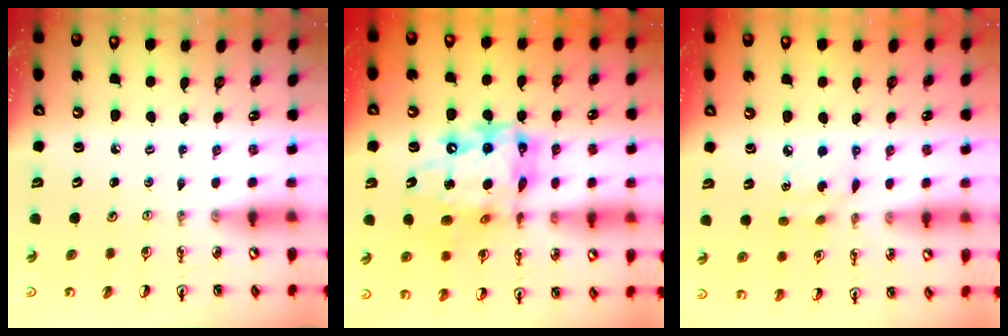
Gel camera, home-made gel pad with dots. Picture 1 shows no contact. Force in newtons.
{"total": 17.7, "press": 17.5, "slide": 2.3}
{"total": 5.4, "press": 5.4, "slide": 0.3}